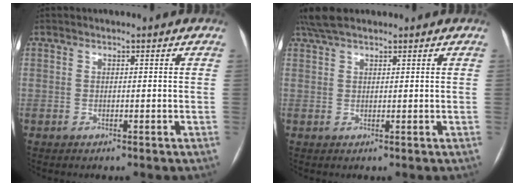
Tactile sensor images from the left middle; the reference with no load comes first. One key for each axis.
{"total": 4.7, "fx": 3.9, "fy": 1.2, "fz": 2.4, "tx": -0.050, "ty": 0.028, "tz": 0.078}